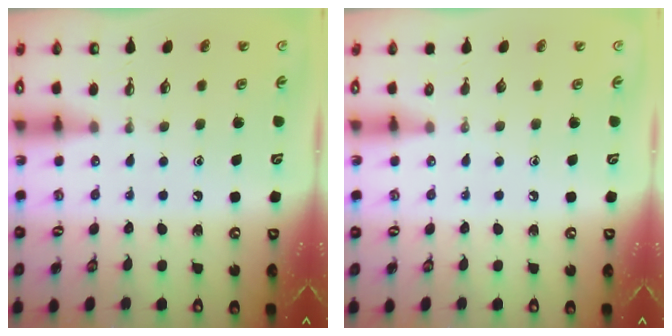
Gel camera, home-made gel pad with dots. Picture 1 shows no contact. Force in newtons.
{"total": 0.0}